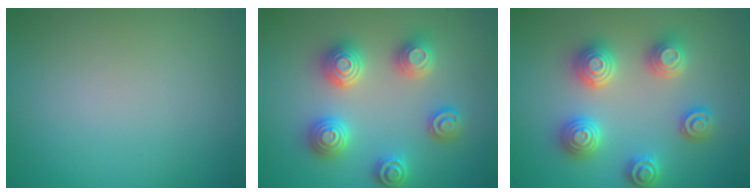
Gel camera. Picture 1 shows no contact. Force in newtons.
{"total": 4.8, "press": 4.7, "slide": 0.6}
{"total": 4.8, "press": 4.7, "slide": 0.6}